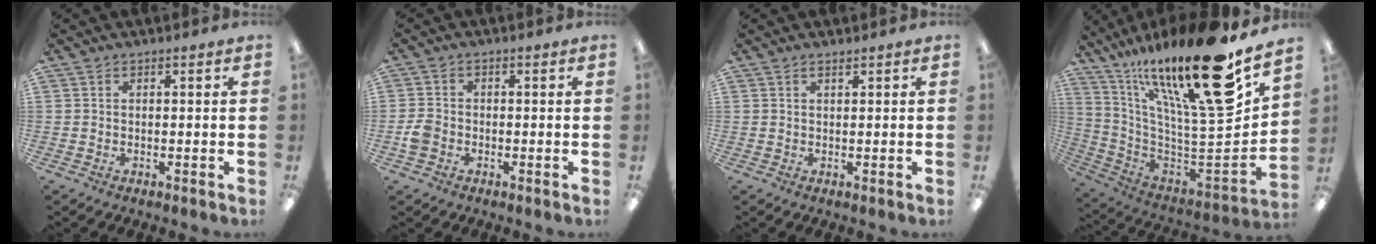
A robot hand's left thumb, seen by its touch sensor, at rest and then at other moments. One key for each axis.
{"total": 3.3, "fx": -1.3, "fy": 2.5, "fz": 1.7, "tx": -0.035, "ty": 0.007, "tz": -0.026}
{"total": 0.7, "fx": 0.6, "fy": 0.1, "fz": 0.3, "tx": -0.008, "ty": 0.000, "tz": 0.012}
{"total": 27.4, "fx": 17.2, "fy": 5.6, "fz": 20.5, "tx": -0.318, "ty": -0.135, "tz": 0.276}